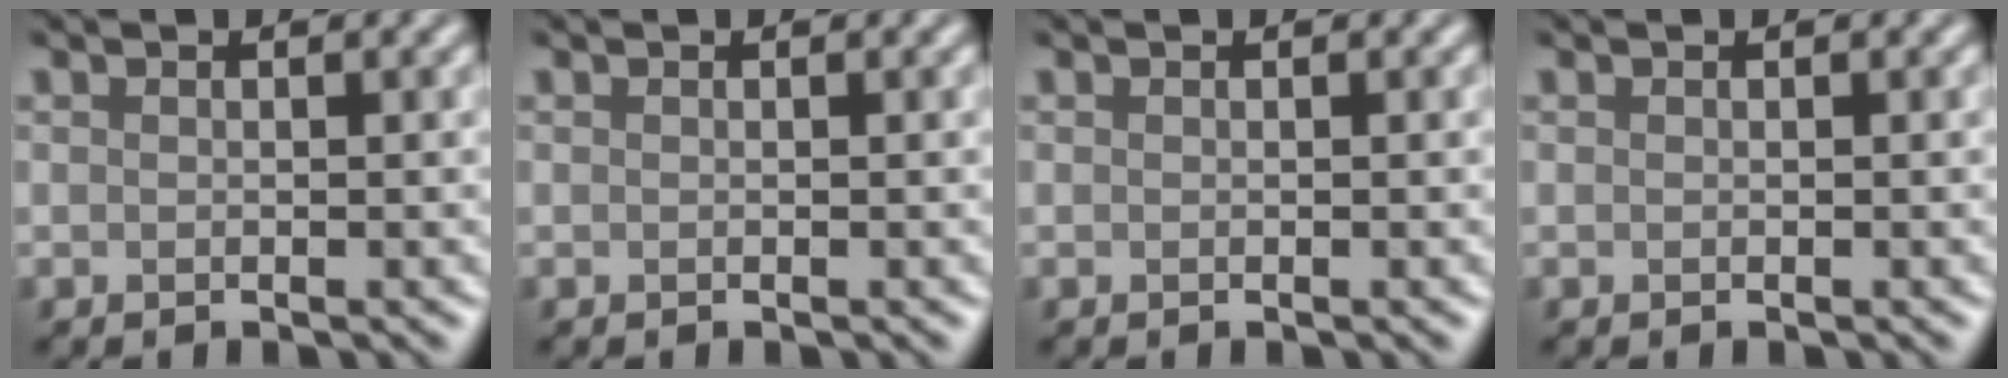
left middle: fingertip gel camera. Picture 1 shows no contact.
{"total": 0.0}
{"total": 0.0}
{"total": 0.0}